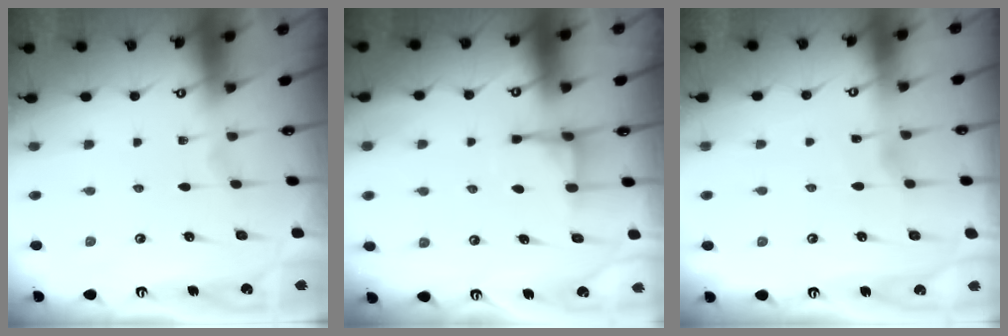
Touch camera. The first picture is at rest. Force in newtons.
{"total": 4.4, "press": 4.3, "slide": 0.7}
{"total": 1.7, "press": 1.7, "slide": 0.3}